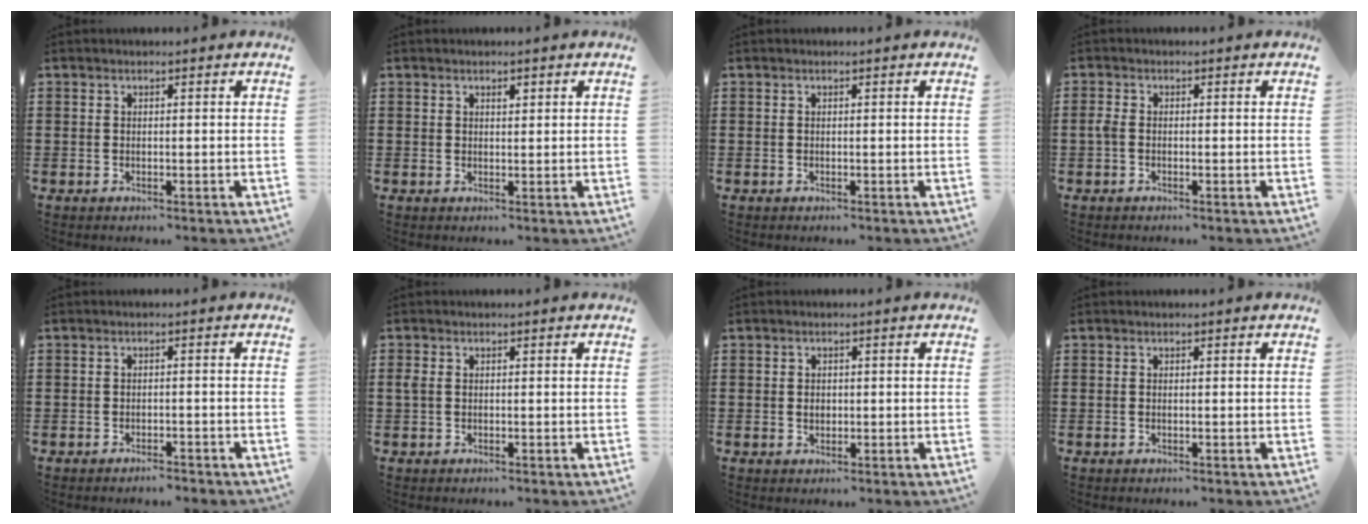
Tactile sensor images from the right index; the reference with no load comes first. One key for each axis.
{"total": 0.8, "fx": 0.6, "fy": 0.4, "fz": 0.5, "tx": -0.010, "ty": 0.001, "tz": 0.011}
{"total": 0.0}
{"total": 1.4, "fx": -0.5, "fy": 0.8, "fz": 1.1, "tx": -0.037, "ty": -0.005, "tz": -0.014}
{"total": 1.5, "fx": -1.4, "fy": 0.2, "fz": 0.4, "tx": -0.011, "ty": 0.000, "tz": -0.028}
{"total": 1.4, "fx": 0.1, "fy": 1.0, "fz": 1.0, "tx": -0.030, "ty": 0.003, "tz": -0.002}
{"total": 1.4, "fx": 0.0, "fy": 1.0, "fz": 0.9, "tx": -0.020, "ty": 0.006, "tz": -0.001}
{"total": 0.0}